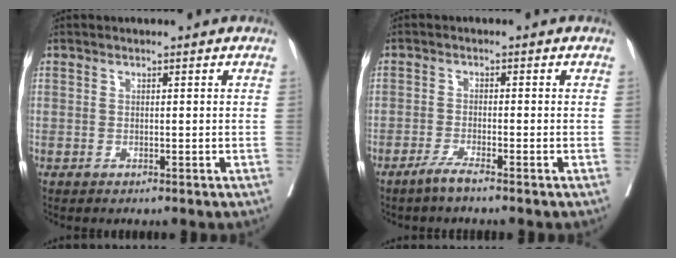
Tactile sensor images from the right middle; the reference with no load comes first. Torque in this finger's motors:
{"motor_torque": [0.67, -0.49, 0.31, 0.11]}